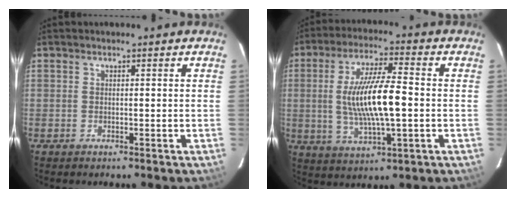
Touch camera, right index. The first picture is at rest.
{"total": 13.4, "force": [-0.7, 3.1, 13.0], "torque": [-0.246, -0.002, -0.007]}